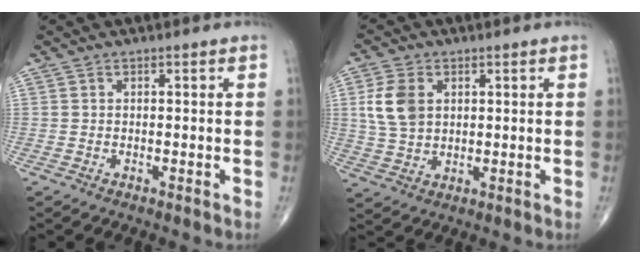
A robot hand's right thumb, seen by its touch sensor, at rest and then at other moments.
{"total": 7.9, "force": [1.9, 5.5, 5.4], "torque": [-0.103, -0.002, 0.043]}